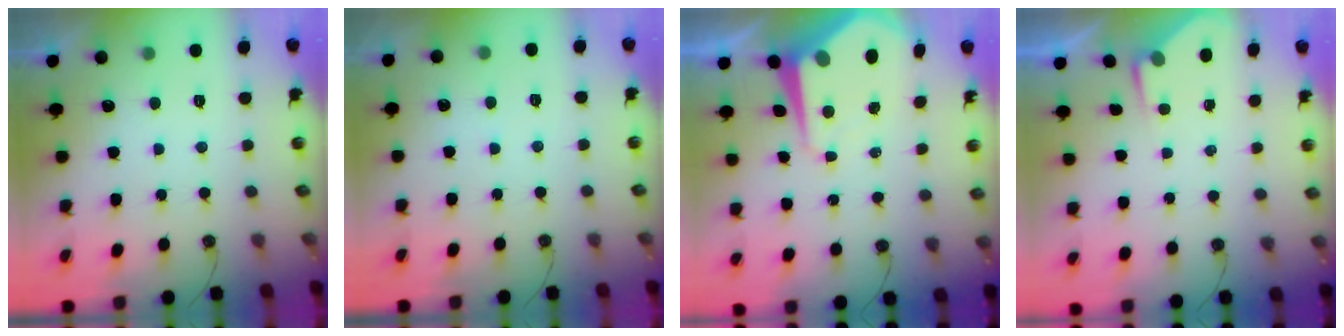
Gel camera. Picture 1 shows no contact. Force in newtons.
{"total": 2.4, "press": 2.3, "slide": 0.4}
{"total": 8.8, "press": 8.7, "slide": 0.9}
{"total": 2.7, "press": 2.6, "slide": 0.4}